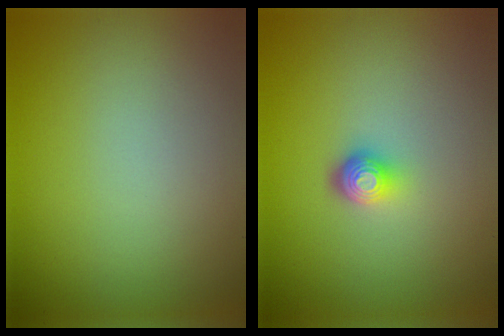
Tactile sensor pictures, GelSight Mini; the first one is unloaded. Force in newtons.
{"total": 2.3, "press": 1.4, "slide": 1.8}